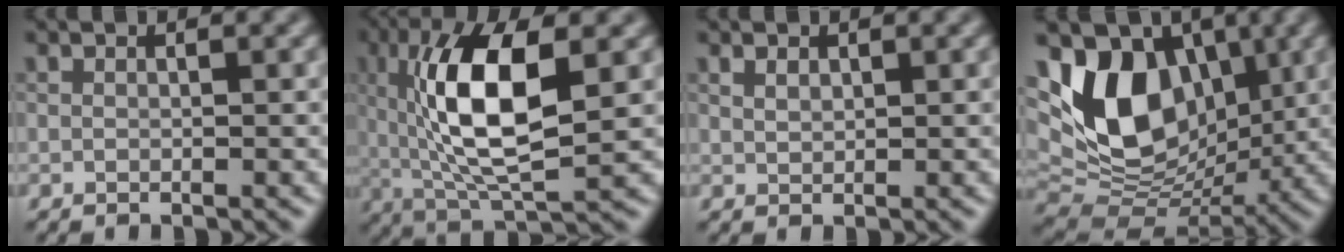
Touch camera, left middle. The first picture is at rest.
{"total": 9.5, "force": [1.0, 3.4, 8.8], "torque": [-0.169, 0.006, 0.028]}
{"total": 0.0}
{"total": 9.6, "force": [1.7, 6.9, 6.5], "torque": [-0.127, -0.004, 0.039]}